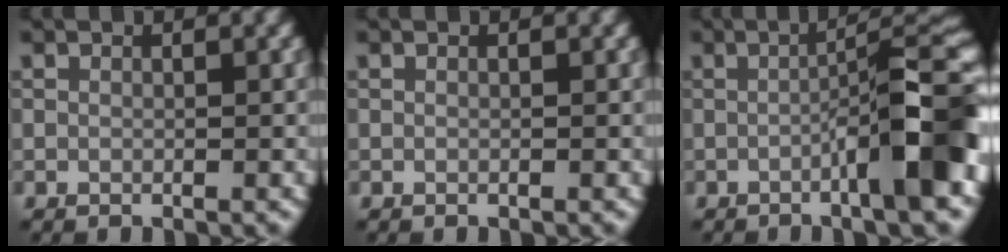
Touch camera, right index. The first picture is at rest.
{"total": 0.0}
{"total": 9.5, "force": [-2.3, 1.5, 9.1], "torque": [-0.118, 0.015, -0.042]}